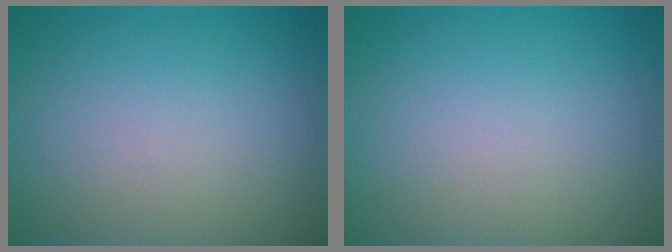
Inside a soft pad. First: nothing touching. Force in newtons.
{"total": 0.0}